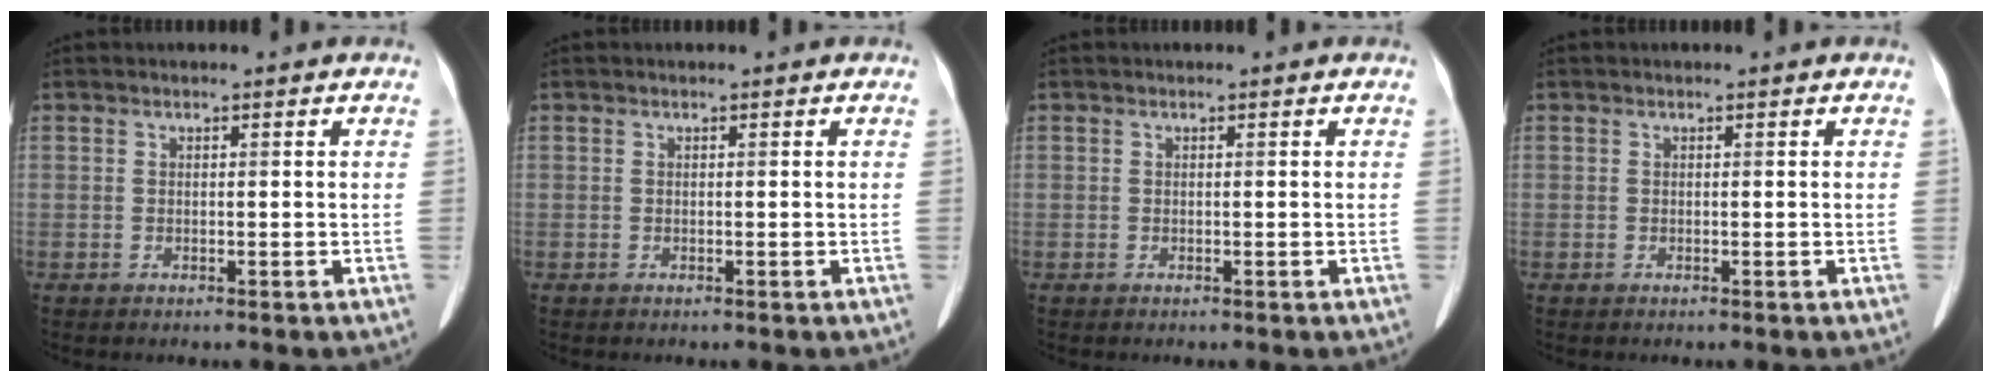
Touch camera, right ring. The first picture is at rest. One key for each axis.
{"total": 0.0}
{"total": 0.0}
{"total": 0.0}